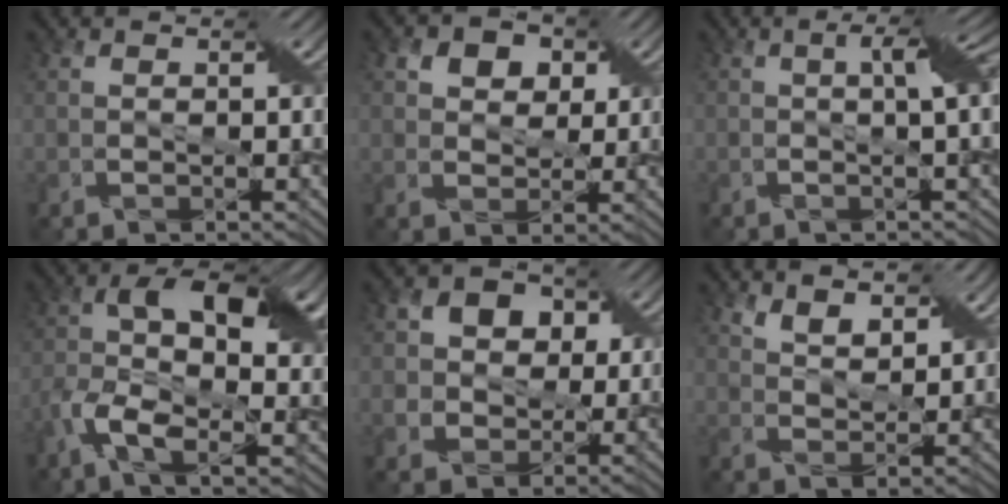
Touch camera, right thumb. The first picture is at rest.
{"total": 5.4, "force": [2.5, 4.1, 2.6], "torque": [-0.066, -0.003, 0.038]}
{"total": 6.1, "force": [0.4, 1.1, 6.0], "torque": [-0.082, 0.016, 0.001]}
{"total": 14.3, "force": [-0.5, 7.7, 12.0], "torque": [-0.237, -0.006, -0.016]}
{"total": 7.4, "force": [1.7, 6.5, 3.1], "torque": [-0.076, 0.020, 0.017]}
{"total": 4.6, "force": [3.1, 2.1, 2.7], "torque": [-0.061, -0.004, 0.064]}